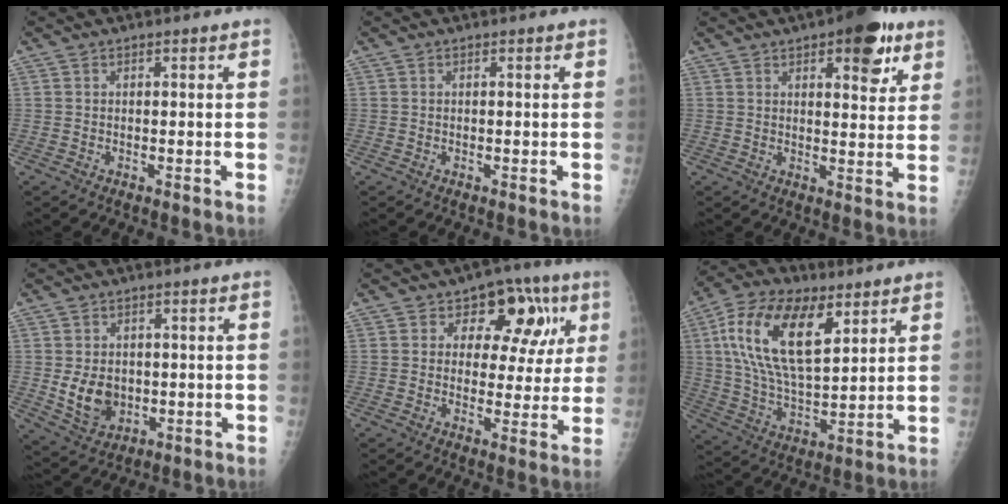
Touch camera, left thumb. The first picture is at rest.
{"total": 0.0}
{"total": 10.5, "force": [5.7, 4.3, 7.7], "torque": [-0.070, -0.021, 0.071]}
{"total": 7.8, "force": [-0.6, 6.2, 4.8], "torque": [-0.056, -0.007, 0.007]}
{"total": 12.8, "force": [4.4, 8.4, 8.6], "torque": [-0.052, 0.005, 0.053]}
{"total": 19.5, "force": [7.7, 9.5, 15.2], "torque": [-0.268, -0.020, 0.139]}